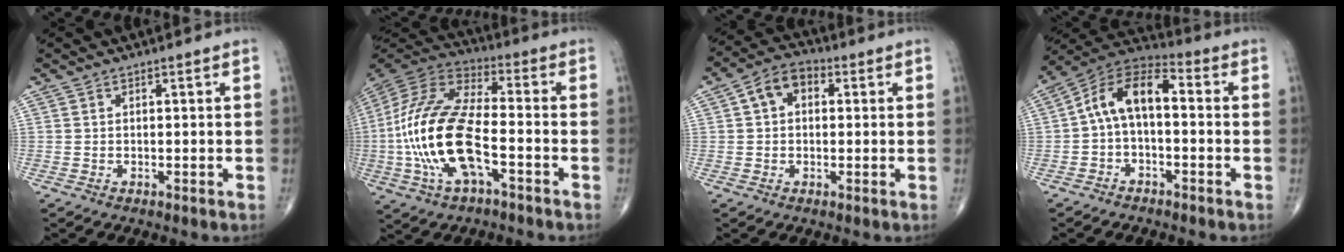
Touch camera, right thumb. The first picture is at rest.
{"total": 20.5, "force": [-4.7, 8.7, 18.0], "torque": [-0.390, 0.028, -0.086]}
{"total": 6.8, "force": [1.3, 4.8, 4.6], "torque": [-0.068, 0.022, 0.012]}
{"total": 10.5, "force": [-0.2, 5.7, 8.9], "torque": [-0.148, 0.045, -0.018]}